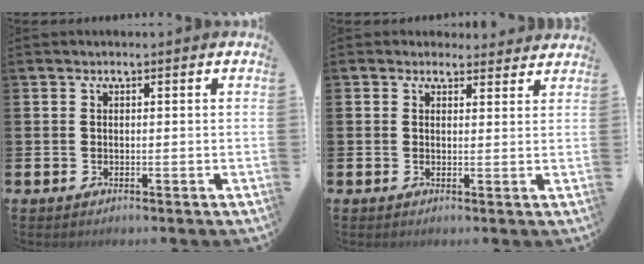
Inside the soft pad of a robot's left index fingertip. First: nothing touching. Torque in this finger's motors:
{"motor_torque": [0.94, -1.20, 0.38, 0.03]}